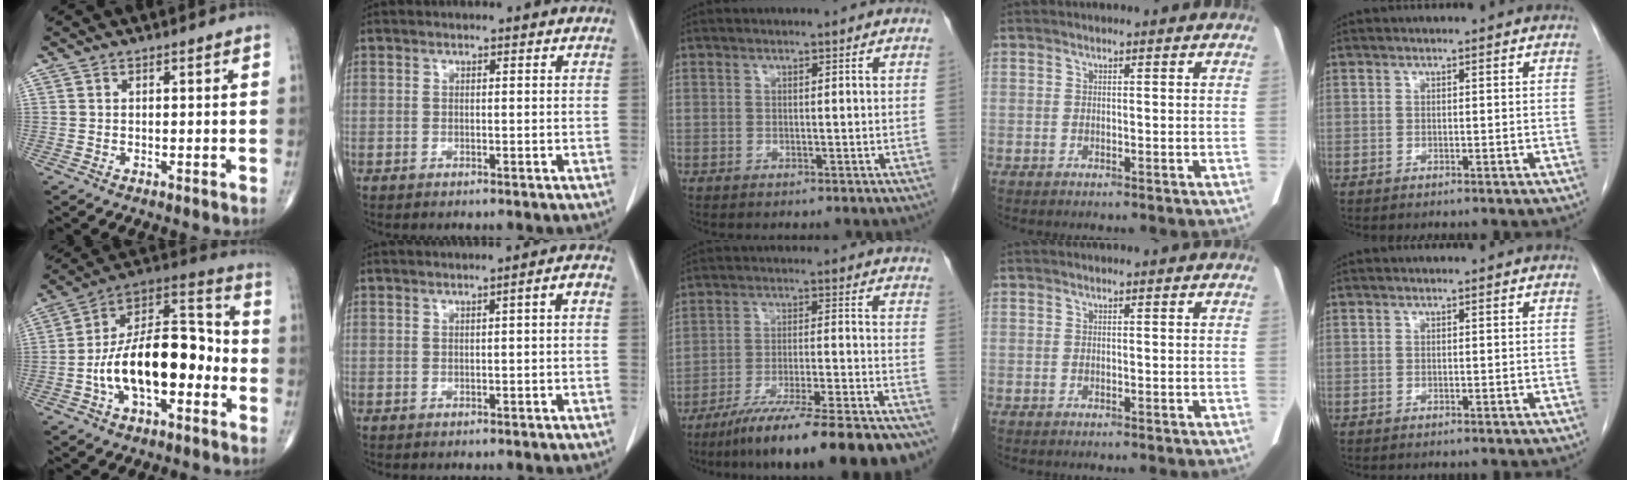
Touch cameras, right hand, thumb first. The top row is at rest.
{"thumb": {"total": 19.9, "force": [-4.3, 10.0, 16.7], "torque": [-0.262, 0.051, -0.079]}, "index": {"total": 2.1, "force": [-0.2, 0.2, 2.1], "torque": [-0.025, 0.006, -0.003]}, "middle": {"total": 20.9, "force": [-17.7, 1.2, 11.1], "torque": [-0.128, -0.008, -0.264]}}